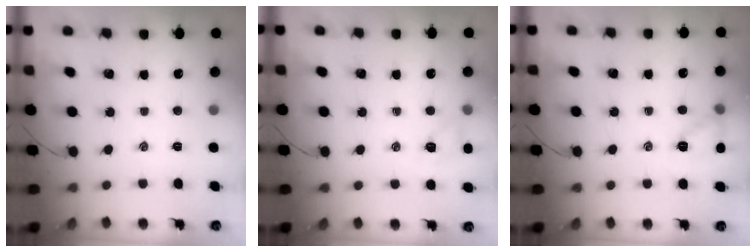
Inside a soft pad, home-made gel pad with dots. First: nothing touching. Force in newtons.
{"total": 5.7, "press": 5.6, "slide": 1.3}
{"total": 9.2, "press": 9.0, "slide": 1.5}